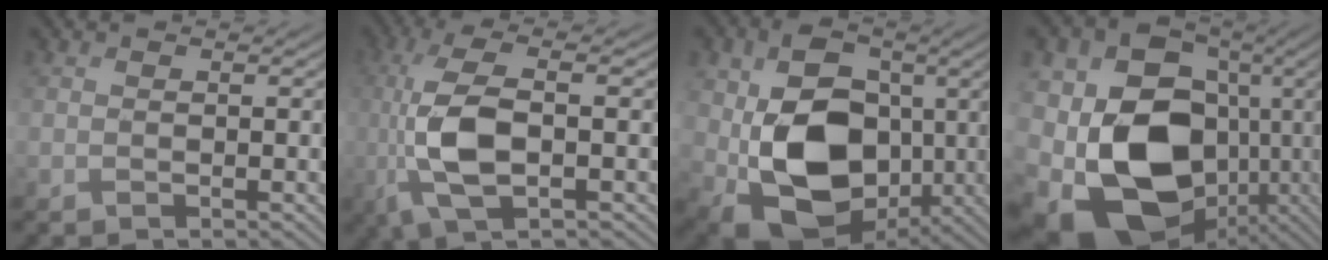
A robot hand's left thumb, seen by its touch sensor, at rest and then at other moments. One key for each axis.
{"total": 10.1, "fx": -0.9, "fy": 3.6, "fz": 9.5, "tx": -0.204, "ty": 0.002, "tz": -0.019}
{"total": 14.1, "fx": -0.7, "fy": 10.0, "fz": 10.0, "tx": -0.210, "ty": -0.016, "tz": -0.015}
{"total": 18.5, "fx": -3.2, "fy": 14.0, "fz": 11.7, "tx": -0.253, "ty": -0.027, "tz": -0.051}